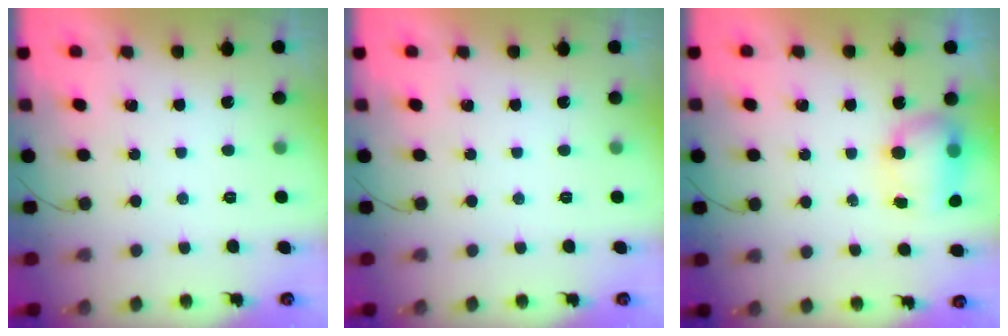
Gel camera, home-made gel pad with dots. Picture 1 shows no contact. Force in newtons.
{"total": 0.0}
{"total": 7.6, "press": 7.5, "slide": 0.9}